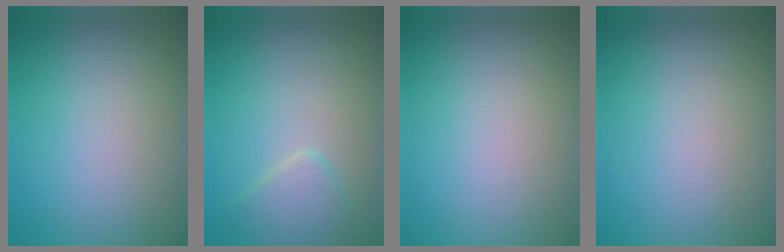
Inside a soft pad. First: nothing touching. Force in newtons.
{"total": 2.3, "press": 2.3, "slide": 0.1}
{"total": 0.0}
{"total": 0.0}